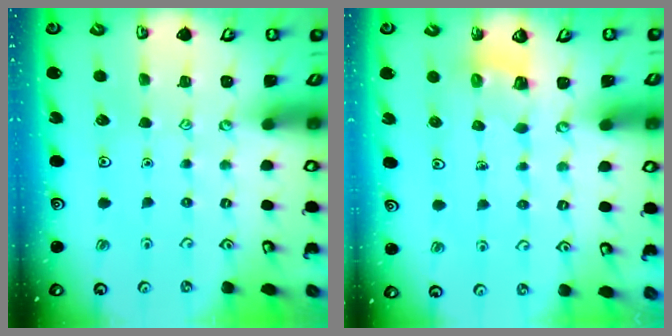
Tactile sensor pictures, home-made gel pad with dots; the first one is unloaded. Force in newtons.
{"total": 2.6, "press": 2.6, "slide": 0.3}